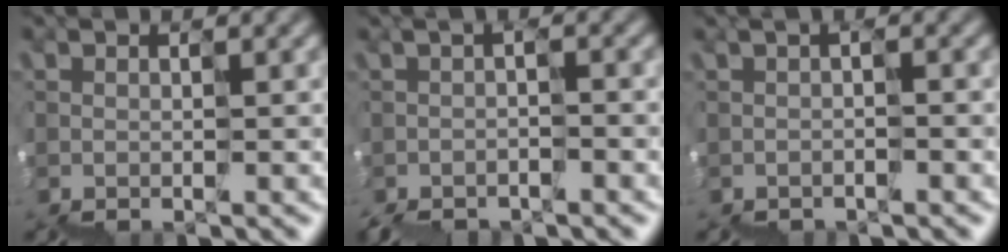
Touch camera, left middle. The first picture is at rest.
{"total": 2.1, "force": [-2.1, 0.0, 0.3], "torque": [-0.009, -0.007, -0.027]}
{"total": 0.8, "force": [-0.8, -0.1, -0.1], "torque": [0.003, 0.000, -0.005]}